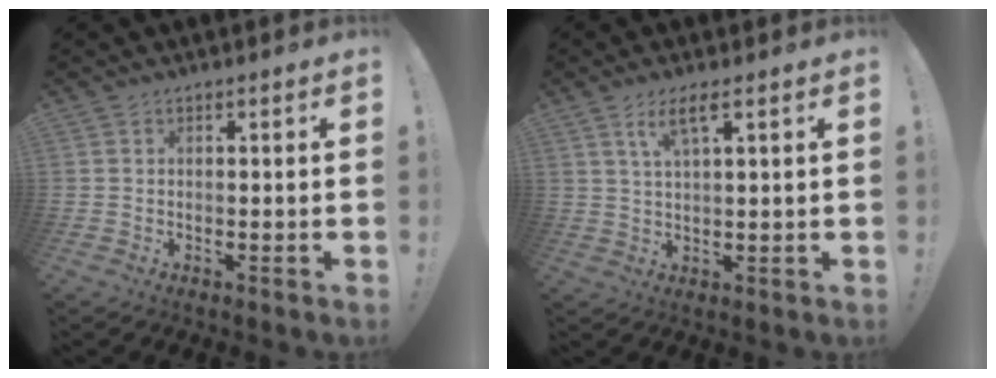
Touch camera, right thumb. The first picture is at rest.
{"total": 5.3, "force": [3.0, 0.9, 4.3], "torque": [-0.082, -0.003, 0.050]}